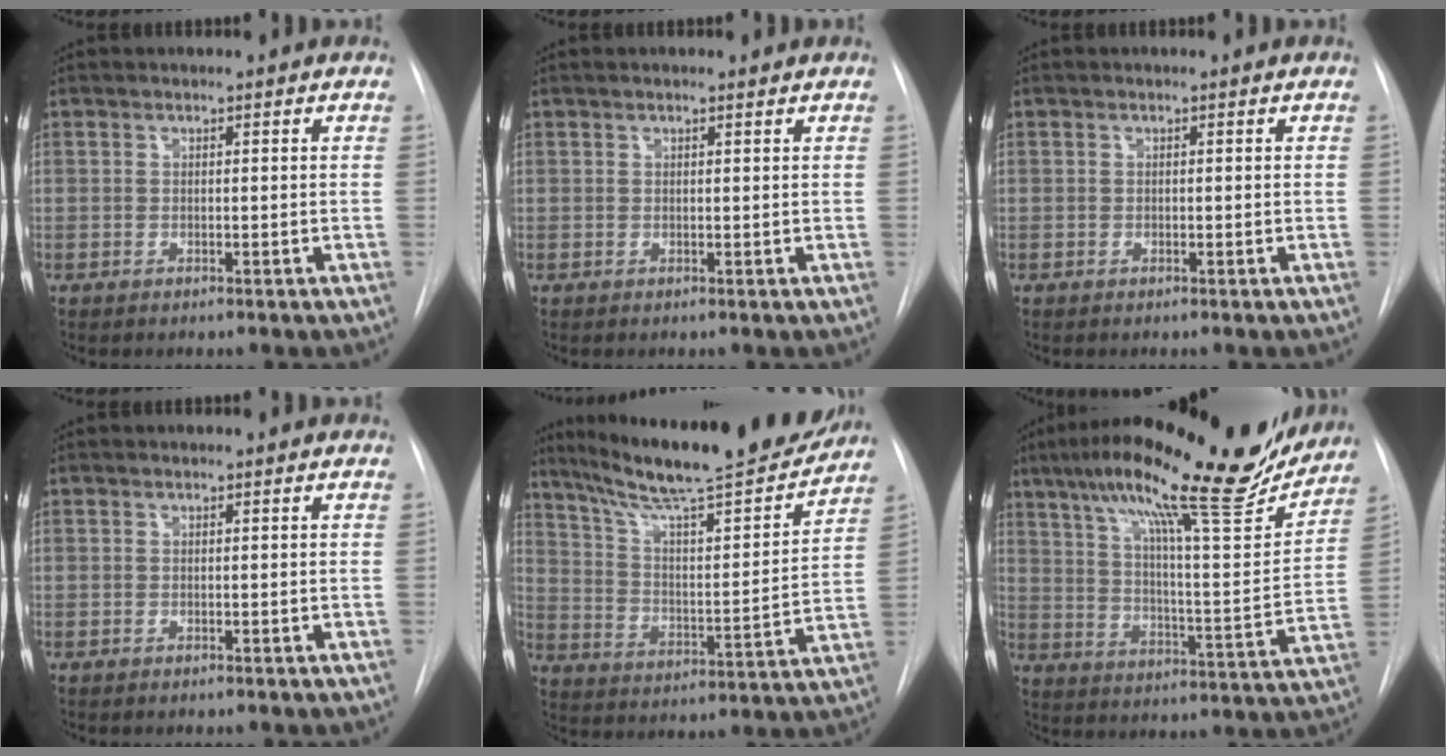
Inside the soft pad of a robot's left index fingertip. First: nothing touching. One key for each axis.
{"total": 1.5, "fx": 1.2, "fy": 0.2, "fz": 0.9, "tx": -0.017, "ty": 0.012, "tz": 0.018}
{"total": 0.0}
{"total": 0.0}
{"total": 23.4, "fx": 20.2, "fy": 2.1, "fz": 11.5, "tx": -0.193, "ty": -0.023, "tz": 0.304}
{"total": 25.5, "fx": 20.0, "fy": 3.3, "fz": 15.4, "tx": -0.253, "ty": 0.003, "tz": 0.289}